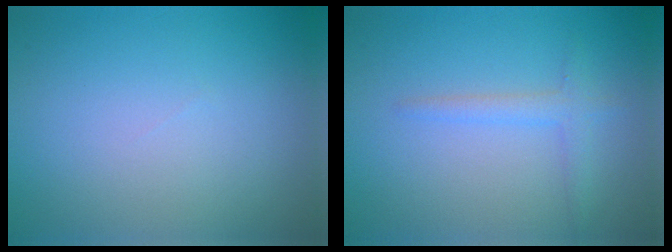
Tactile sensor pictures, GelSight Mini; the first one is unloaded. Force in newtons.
{"total": 1.7, "press": 1.7, "slide": 0.1}